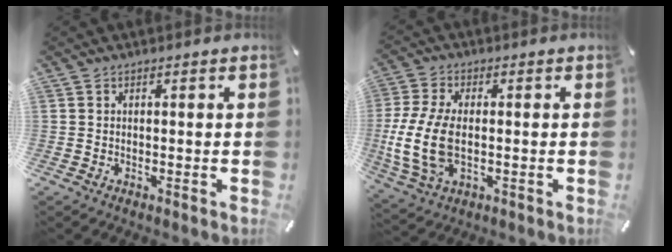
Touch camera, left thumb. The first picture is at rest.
{"total": 11.8, "force": [-1.1, 7.0, 9.4], "torque": [-0.209, -0.006, -0.014]}